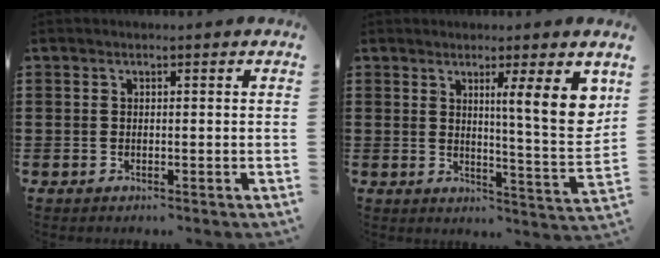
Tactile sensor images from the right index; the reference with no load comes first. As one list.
[{"total": 8.7, "force": [3.9, 0.5, 7.8], "torque": [-0.113, -0.023, 0.055]}]